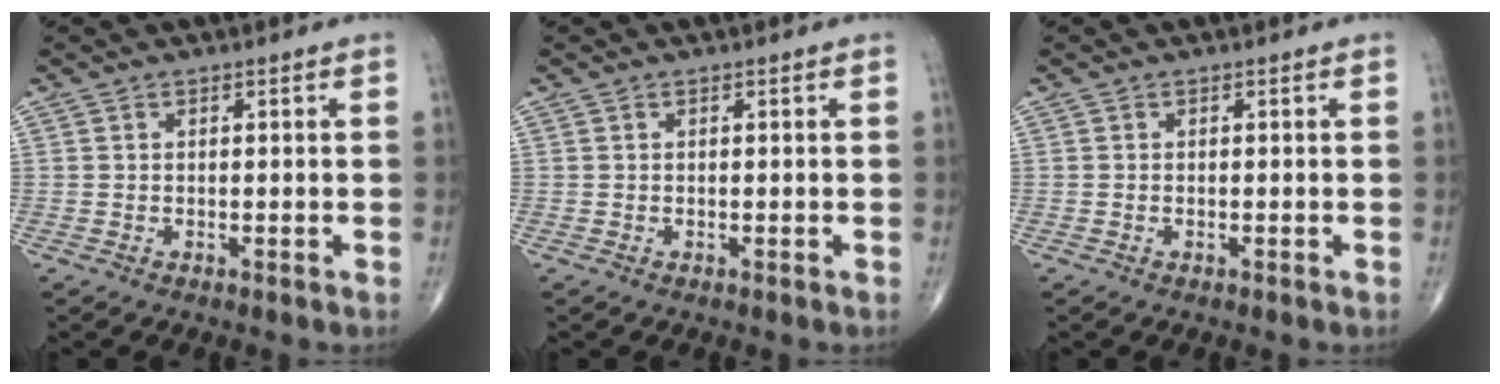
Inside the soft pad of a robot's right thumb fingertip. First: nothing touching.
{"total": 0.0}
{"total": 0.0}